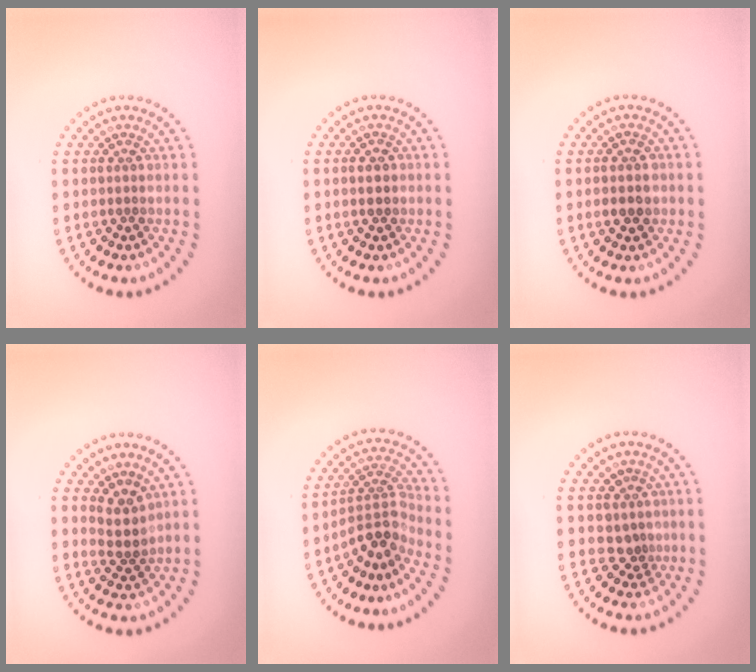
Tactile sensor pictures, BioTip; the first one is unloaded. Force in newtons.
{"total": 1.9, "press": 1.9, "slide": 0.2}
{"total": 2.0, "press": 2.0, "slide": 0.2}
{"total": 2.4, "press": 1.8, "slide": 1.7}
{"total": 3.5, "press": 2.4, "slide": 2.5}
{"total": 2.0, "press": 1.5, "slide": 1.4}